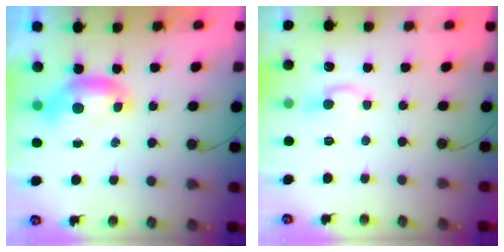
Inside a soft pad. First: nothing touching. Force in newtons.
{"total": 1.7, "press": 1.6, "slide": 0.6}